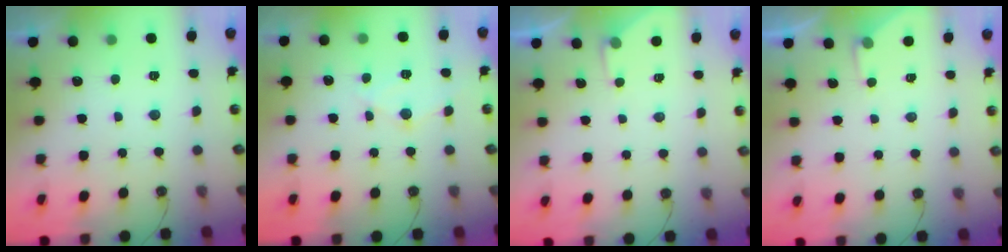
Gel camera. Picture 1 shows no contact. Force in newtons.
{"total": 9.1, "press": 9.1, "slide": 0.6}
{"total": 1.9, "press": 1.9, "slide": 0.3}
{"total": 1.9, "press": 1.9, "slide": 0.3}